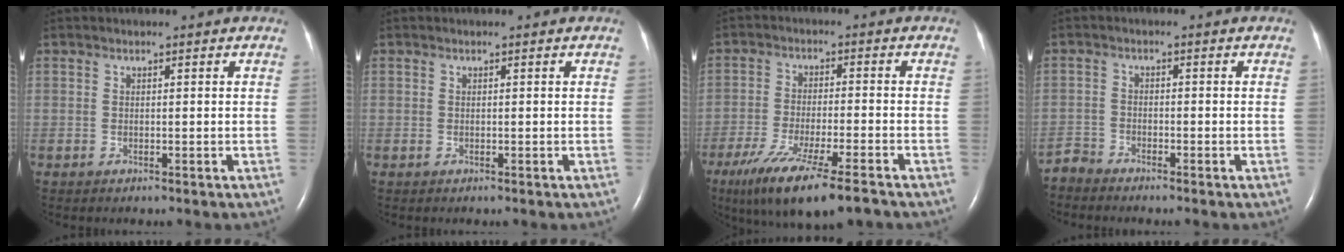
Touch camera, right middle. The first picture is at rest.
{"total": 0.0}
{"total": 13.5, "force": [-9.5, 1.3, 9.6], "torque": [-0.173, -0.040, -0.158]}
{"total": 2.5, "force": [-2.4, -0.1, -0.6], "torque": [0.017, -0.014, -0.048]}